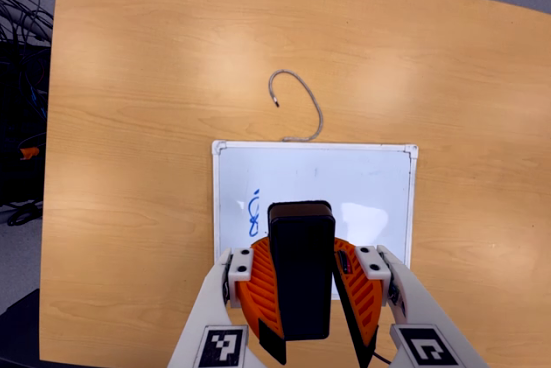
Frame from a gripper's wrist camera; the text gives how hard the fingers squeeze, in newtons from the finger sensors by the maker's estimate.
{"total": 11.2, "left": 11.2, "right": 11.2}